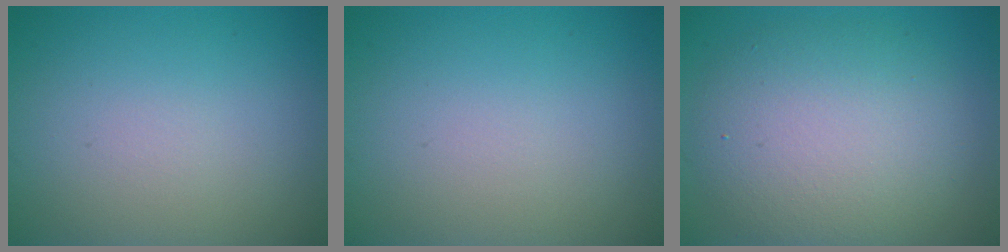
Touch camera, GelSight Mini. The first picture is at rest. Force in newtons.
{"total": 0.0}
{"total": 7.5, "press": 7.4, "slide": 0.5}